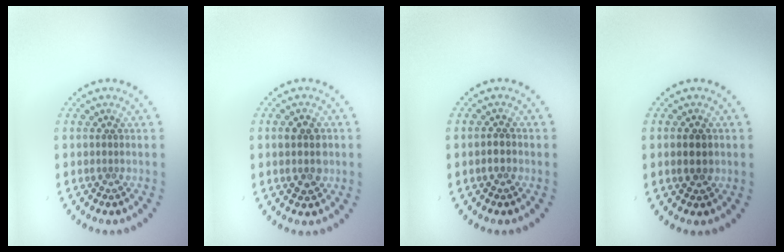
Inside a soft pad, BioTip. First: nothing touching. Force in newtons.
{"total": 2.8, "press": 2.8, "slide": 0.0}
{"total": 1.1, "press": 1.1, "slide": 0.4}
{"total": 1.8, "press": 1.8, "slide": 0.1}